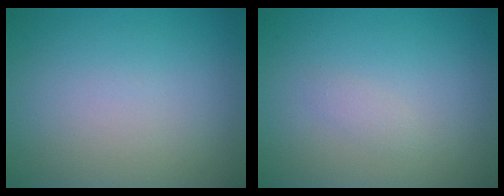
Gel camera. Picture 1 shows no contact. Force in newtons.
{"total": 0.7, "press": 0.7, "slide": 0.0}